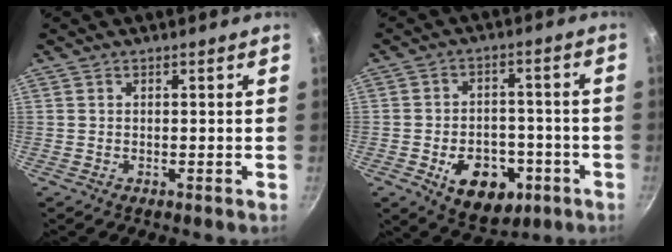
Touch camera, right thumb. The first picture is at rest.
{"total": 12.9, "force": [-4.8, 8.6, 8.2], "torque": [-0.081, 0.020, -0.060]}